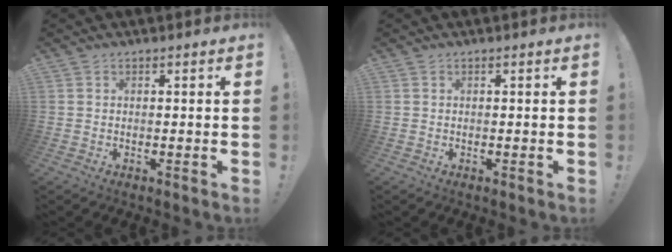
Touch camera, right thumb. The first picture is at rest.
{"total": 0.0}